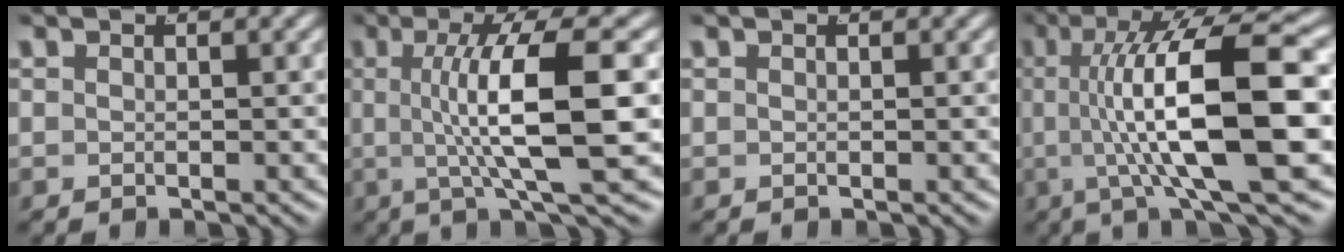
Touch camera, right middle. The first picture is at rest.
{"total": 7.8, "force": [0.5, 0.5, 7.8], "torque": [-0.126, -0.002, 0.010]}
{"total": 0.0}
{"total": 11.3, "force": [1.0, 2.9, 10.9], "torque": [-0.173, 0.004, 0.019]}